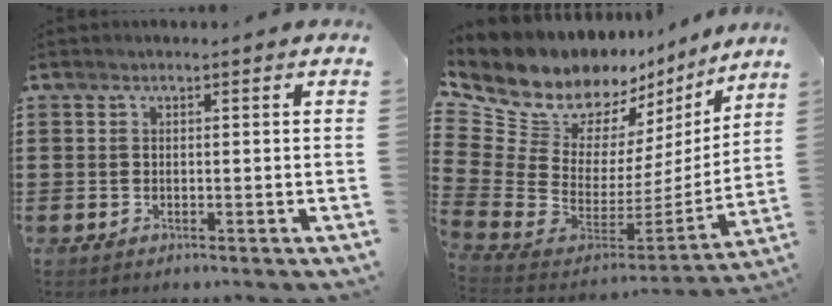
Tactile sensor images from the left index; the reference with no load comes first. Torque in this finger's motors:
{"motor_torque": [1.70, -0.43, 1.05, 0.08]}